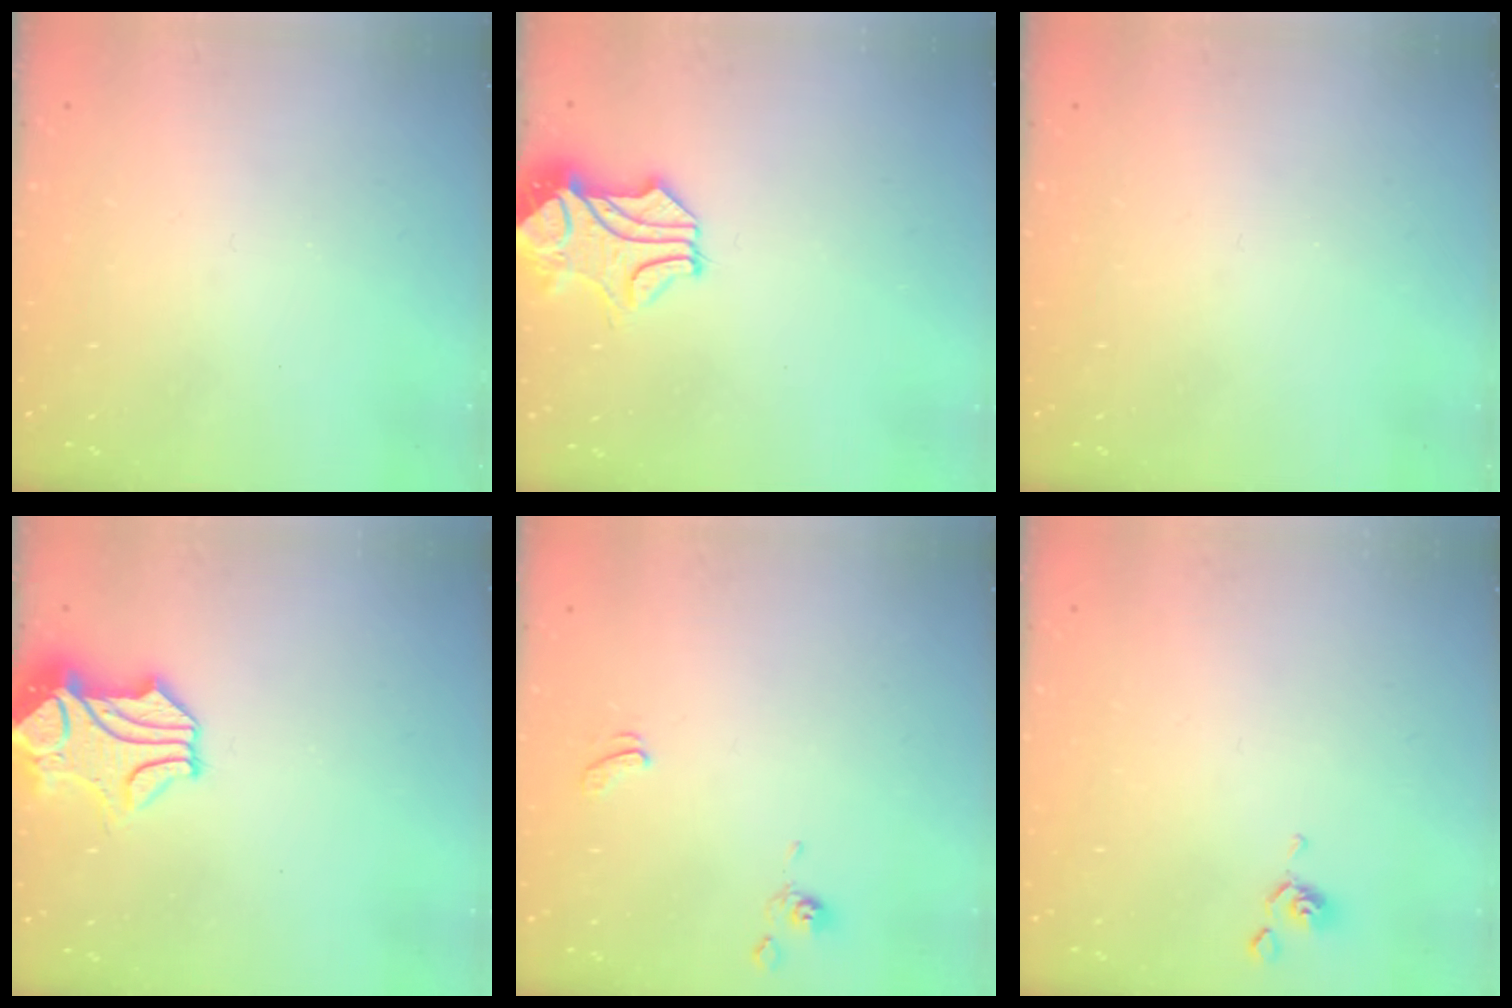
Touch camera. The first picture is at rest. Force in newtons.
{"total": 0.8, "press": 0.3, "slide": 0.7}
{"total": 0.0}
{"total": 1.7, "press": 1.1, "slide": 1.3}
{"total": 1.7, "press": 1.6, "slide": 0.3}
{"total": 1.8, "press": 1.8, "slide": 0.2}